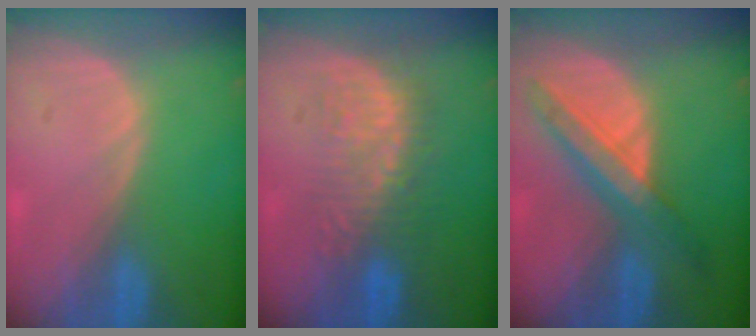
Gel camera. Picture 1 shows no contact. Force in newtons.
{"total": 6.8, "press": 6.7, "slide": 1.4}
{"total": 7.6, "press": 7.0, "slide": 2.8}